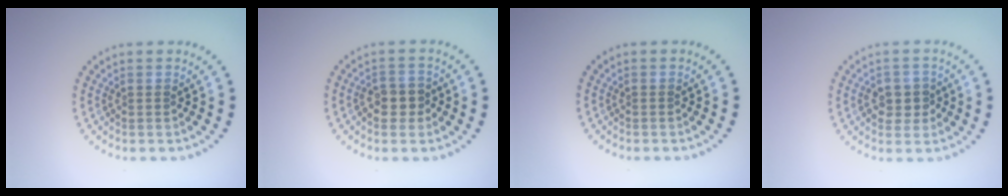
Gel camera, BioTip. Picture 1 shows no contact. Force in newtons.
{"total": 2.3, "press": 2.2, "slide": 0.5}
{"total": 0.0}
{"total": 2.2, "press": 2.2, "slide": 0.2}